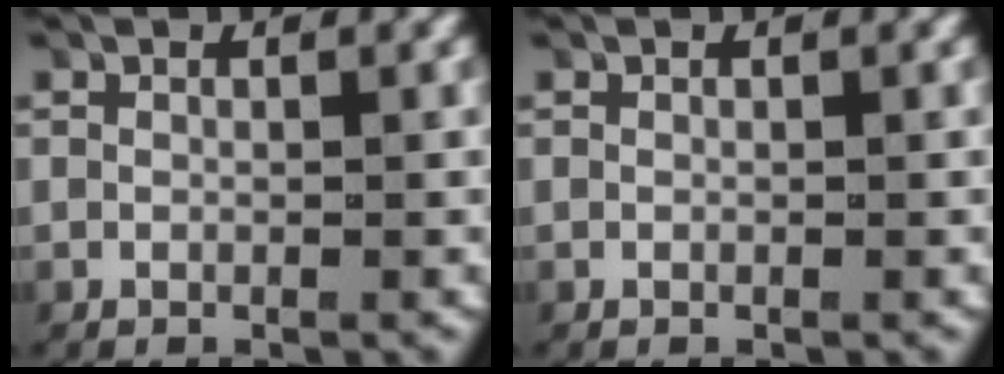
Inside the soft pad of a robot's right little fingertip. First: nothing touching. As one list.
[{"total": 0.0}]